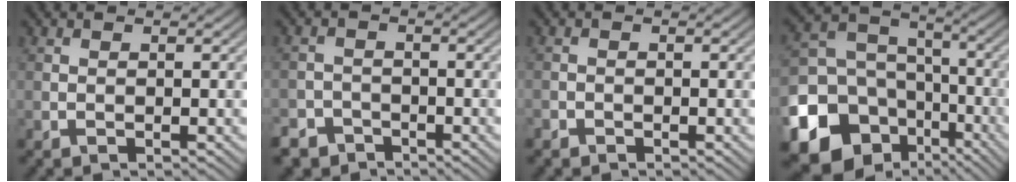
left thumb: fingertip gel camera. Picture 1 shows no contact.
{"total": 4.2, "force": [-3.3, 2.6, 0.6], "torque": [0.002, -0.001, -0.060]}
{"total": 1.0, "force": [-0.8, 0.6, 0.1], "torque": [0.000, -0.002, -0.017]}
{"total": 17.5, "force": [-7.6, 14.3, 6.7], "torque": [-0.193, -0.054, -0.130]}